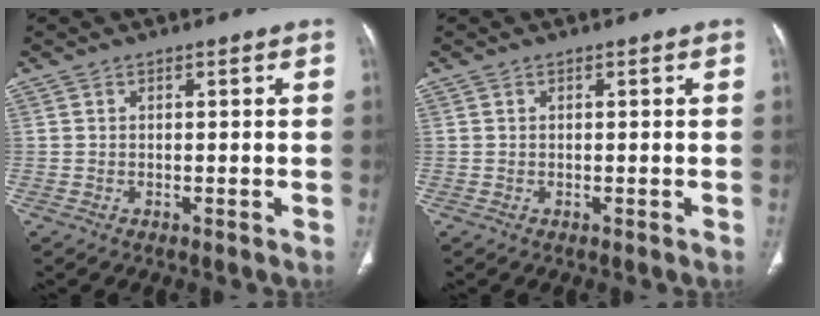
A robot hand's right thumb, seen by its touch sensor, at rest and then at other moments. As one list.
[{"total": 0.0}]